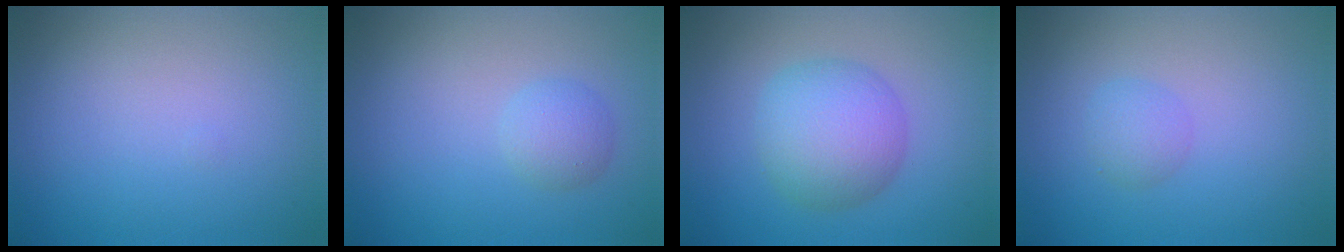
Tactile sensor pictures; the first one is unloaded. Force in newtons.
{"total": 1.9, "press": 1.9, "slide": 0.1}
{"total": 5.5, "press": 5.5, "slide": 0.1}
{"total": 1.5, "press": 1.5, "slide": 0.1}